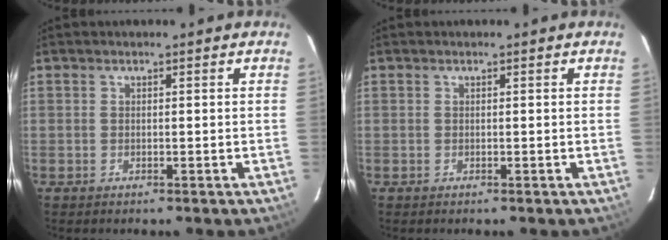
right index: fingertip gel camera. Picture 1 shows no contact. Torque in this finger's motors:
{"motor_torque": [0.00, 0.00, 0.00, 0.00]}